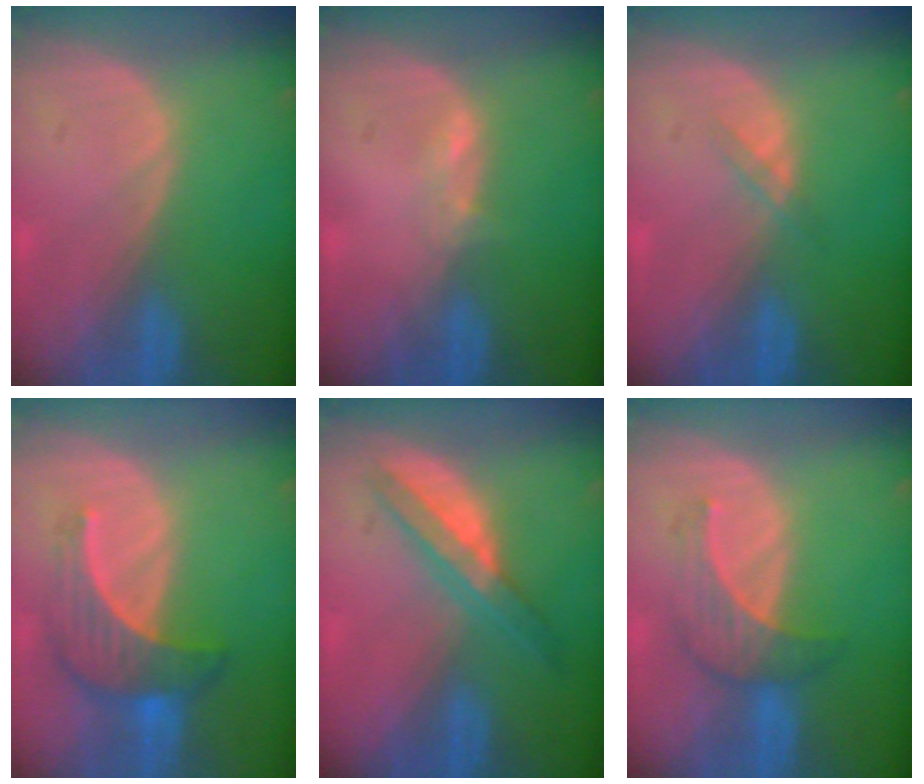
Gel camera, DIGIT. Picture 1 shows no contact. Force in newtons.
{"total": 1.3, "press": 1.2, "slide": 0.5}
{"total": 1.3, "press": 1.3, "slide": 0.2}
{"total": 7.4, "press": 6.8, "slide": 2.8}
{"total": 5.6, "press": 5.2, "slide": 1.9}
{"total": 4.8, "press": 4.8, "slide": 0.5}